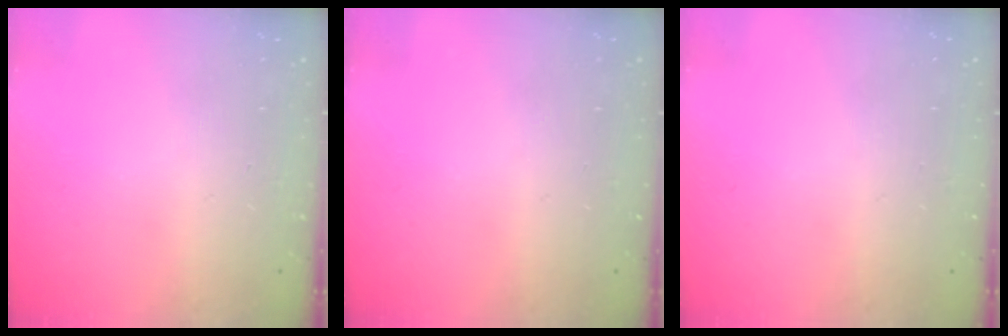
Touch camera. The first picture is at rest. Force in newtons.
{"total": 0.0}
{"total": 0.0}